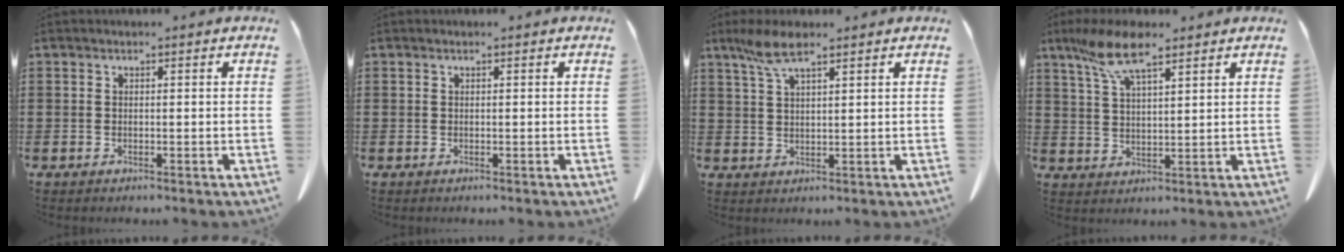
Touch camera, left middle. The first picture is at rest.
{"total": 0.0}
{"total": 5.6, "force": [3.7, 1.2, 4.0], "torque": [-0.087, 0.000, 0.068]}
{"total": 8.5, "force": [5.8, 2.2, 5.8], "torque": [-0.136, -0.006, 0.103]}